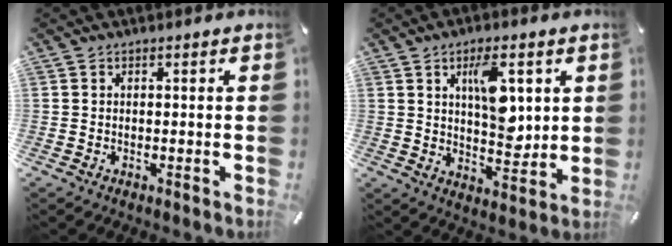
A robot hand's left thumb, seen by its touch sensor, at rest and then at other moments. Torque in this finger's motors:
{"motor_torque": [1.77, 2.25, 0.86, -0.95, 0.20]}